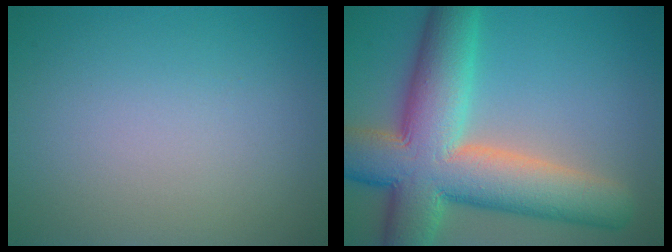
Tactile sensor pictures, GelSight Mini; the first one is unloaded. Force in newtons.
{"total": 13.0, "press": 12.9, "slide": 1.0}